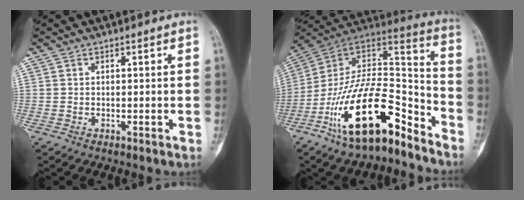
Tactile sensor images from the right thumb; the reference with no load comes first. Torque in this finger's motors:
{"motor_torque": [0.58, 0.78, 1.99, -0.78, 0.18]}